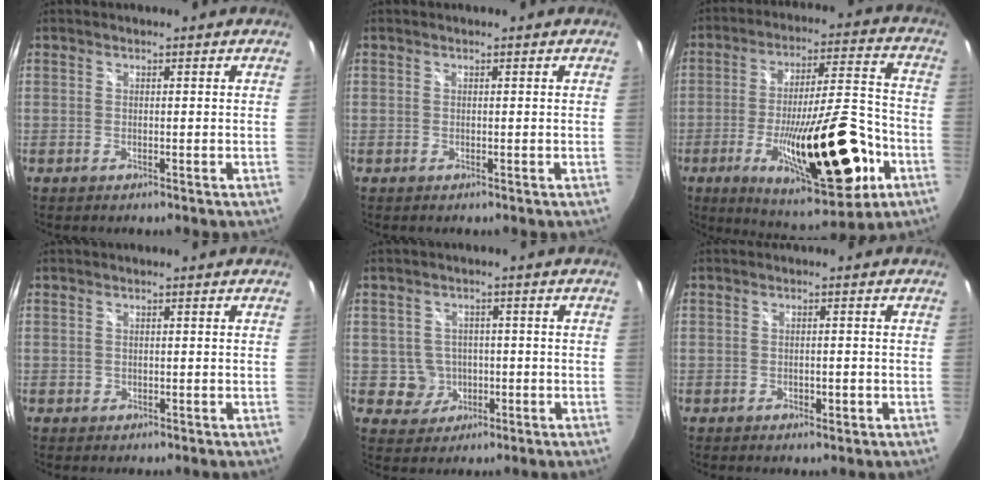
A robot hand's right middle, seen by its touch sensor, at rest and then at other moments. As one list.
[{"total": 0.0}, {"total": 23.9, "force": [-9.0, 6.9, 21.0], "torque": [-0.343, -0.022, -0.124]}, {"total": 0.6, "force": [-0.2, 0.6, 0.1], "torque": [0.002, -0.003, -0.003]}, {"total": 4.7, "force": [-0.8, 4.5, 0.6], "torque": [-0.022, 0.012, -0.003]}, {"total": 1.9, "force": [-0.9, 1.1, 1.3], "torque": [-0.021, -0.002, -0.012]}]